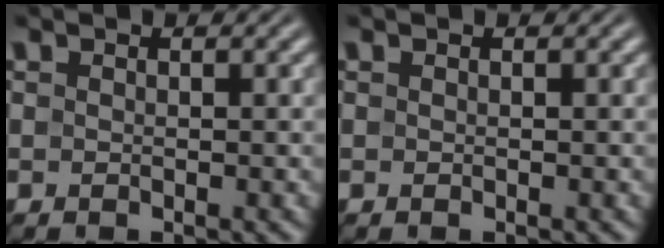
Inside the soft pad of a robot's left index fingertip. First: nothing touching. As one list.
[{"total": 0.0}]